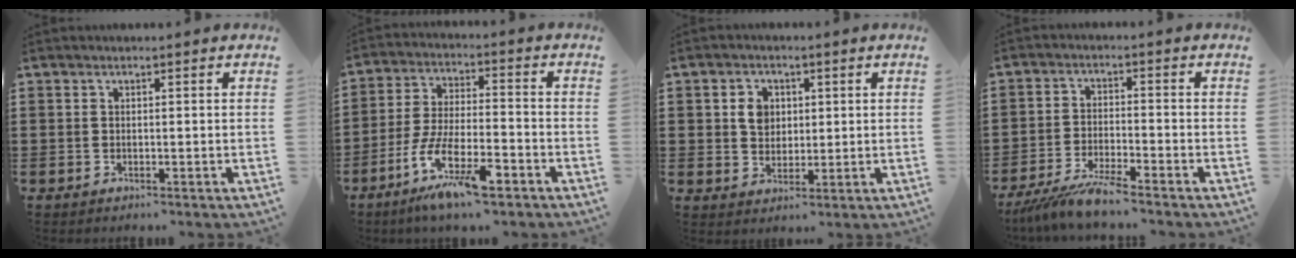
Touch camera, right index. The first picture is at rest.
{"total": 11.0, "force": [-6.6, 2.7, 8.3], "torque": [-0.175, 0.000, -0.127]}
{"total": 4.1, "force": [0.9, 3.4, 2.1], "torque": [-0.046, 0.010, 0.012]}
{"total": 5.6, "force": [-5.0, -0.4, 2.5], "torque": [-0.060, -0.017, -0.098]}